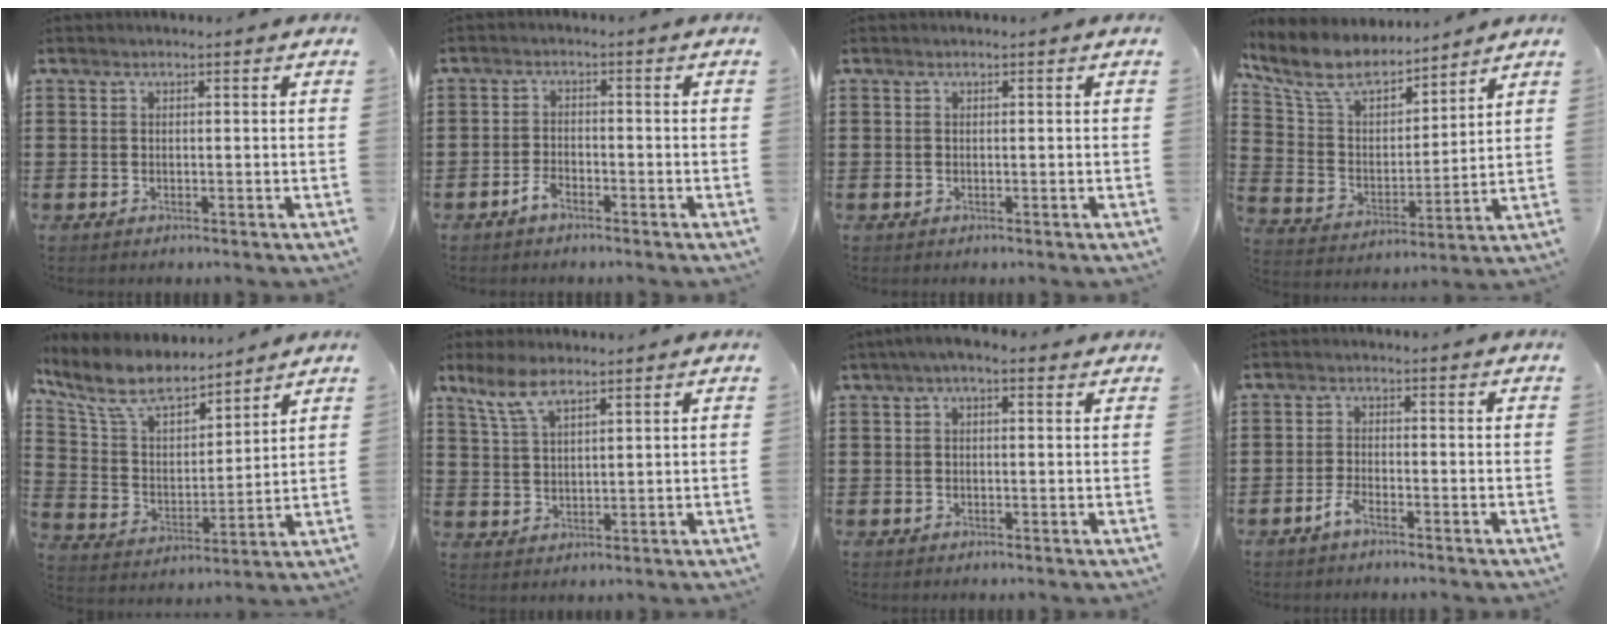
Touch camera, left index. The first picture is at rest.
{"total": 2.4, "force": [-1.9, 0.9, 1.1], "torque": [-0.031, 0.002, -0.040]}
{"total": 0.0}
{"total": 9.4, "force": [7.7, 3.5, 4.0], "torque": [-0.116, -0.036, 0.138]}
{"total": 9.6, "force": [8.0, 3.1, 4.4], "torque": [-0.123, -0.035, 0.142]}
{"total": 5.8, "force": [4.1, 1.8, 3.7], "torque": [-0.083, 0.001, 0.074]}
{"total": 2.2, "force": [0.4, 0.9, 2.0], "torque": [-0.037, 0.007, 0.006]}
{"total": 2.4, "force": [-1.8, 0.4, 1.5], "torque": [-0.043, 0.001, -0.040]}